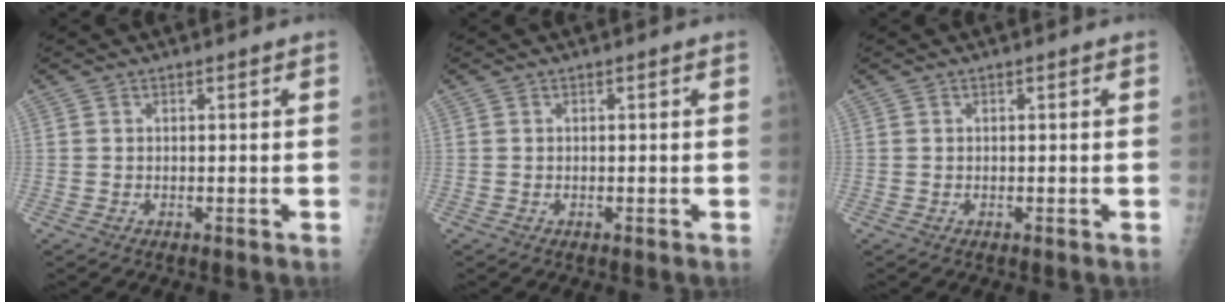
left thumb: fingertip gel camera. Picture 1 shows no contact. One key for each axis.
{"total": 0.0}
{"total": 0.0}